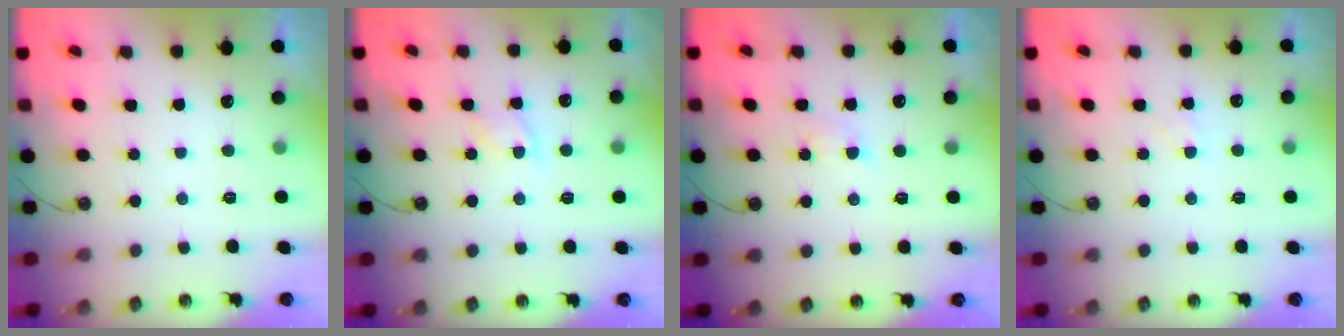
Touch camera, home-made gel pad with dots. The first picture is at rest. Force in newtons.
{"total": 6.5, "press": 6.5, "slide": 0.8}
{"total": 2.9, "press": 2.9, "slide": 0.5}
{"total": 4.5, "press": 4.4, "slide": 0.5}